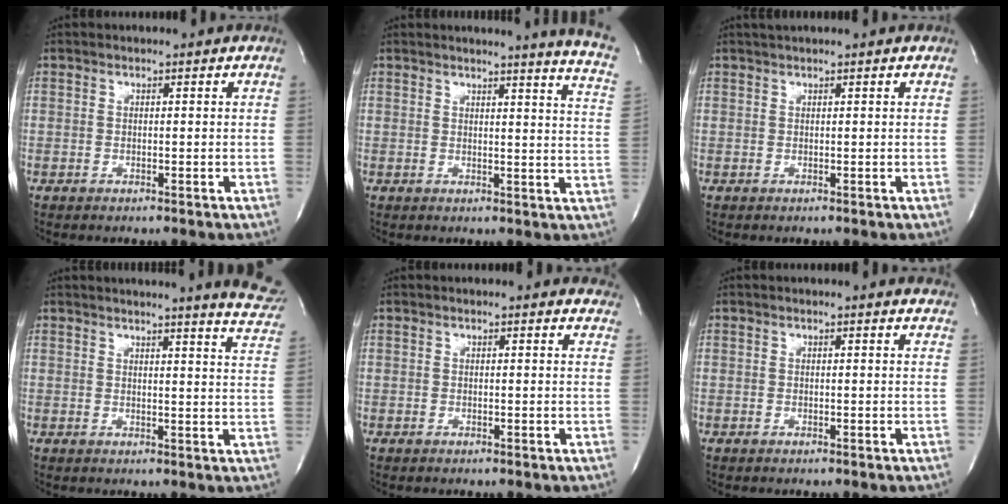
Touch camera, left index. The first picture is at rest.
{"total": 10.0, "force": [8.4, -1.3, 5.2], "torque": [-0.066, -0.069, 0.068]}
{"total": 1.6, "force": [1.4, -0.3, 0.7], "torque": [-0.010, 0.017, 0.030]}
{"total": 12.3, "force": [11.4, -0.3, 4.6], "torque": [-0.049, -0.065, 0.107]}
{"total": 5.3, "force": [4.9, 1.2, 1.5], "torque": [-0.010, 0.003, 0.035]}
{"total": 3.0, "force": [2.9, 0.2, 0.7], "torque": [-0.013, -0.005, 0.016]}